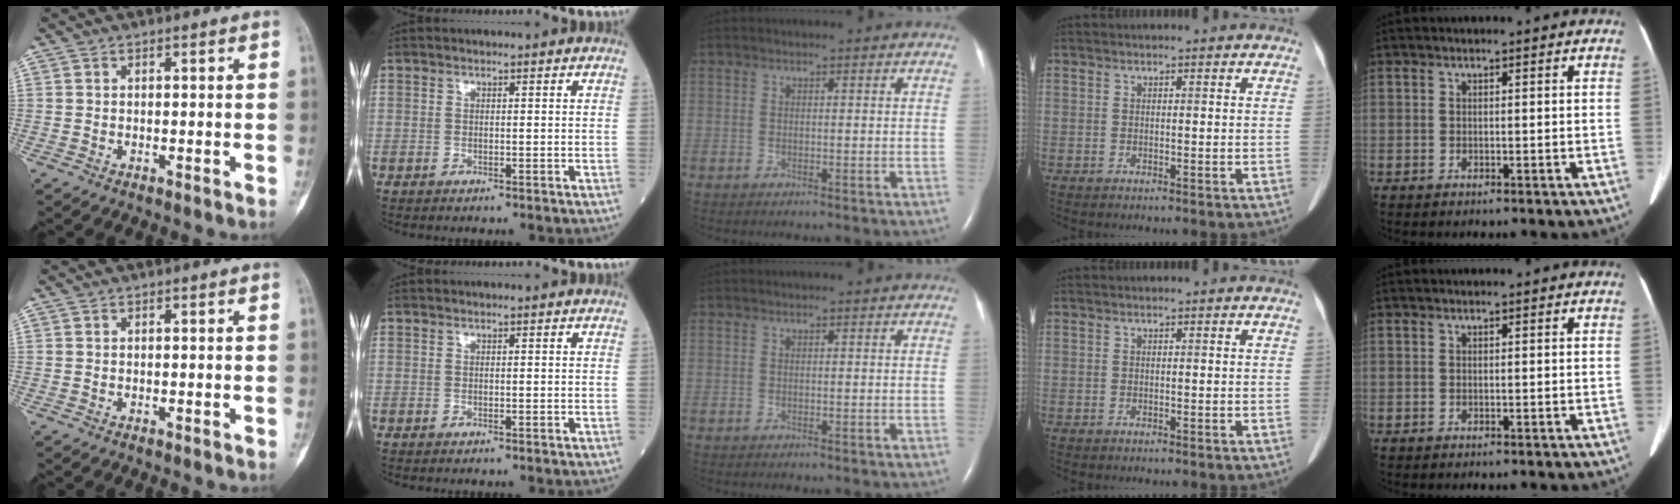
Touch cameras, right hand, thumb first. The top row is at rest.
{}